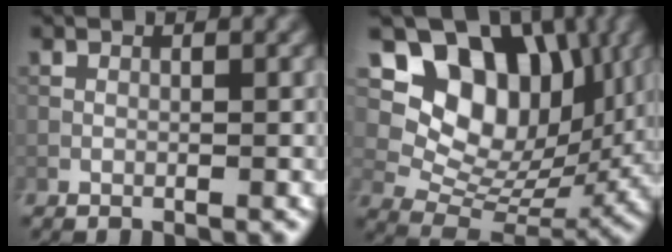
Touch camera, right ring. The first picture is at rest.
{"total": 11.9, "force": [4.8, 8.2, 7.1], "torque": [-0.111, -0.004, 0.086]}